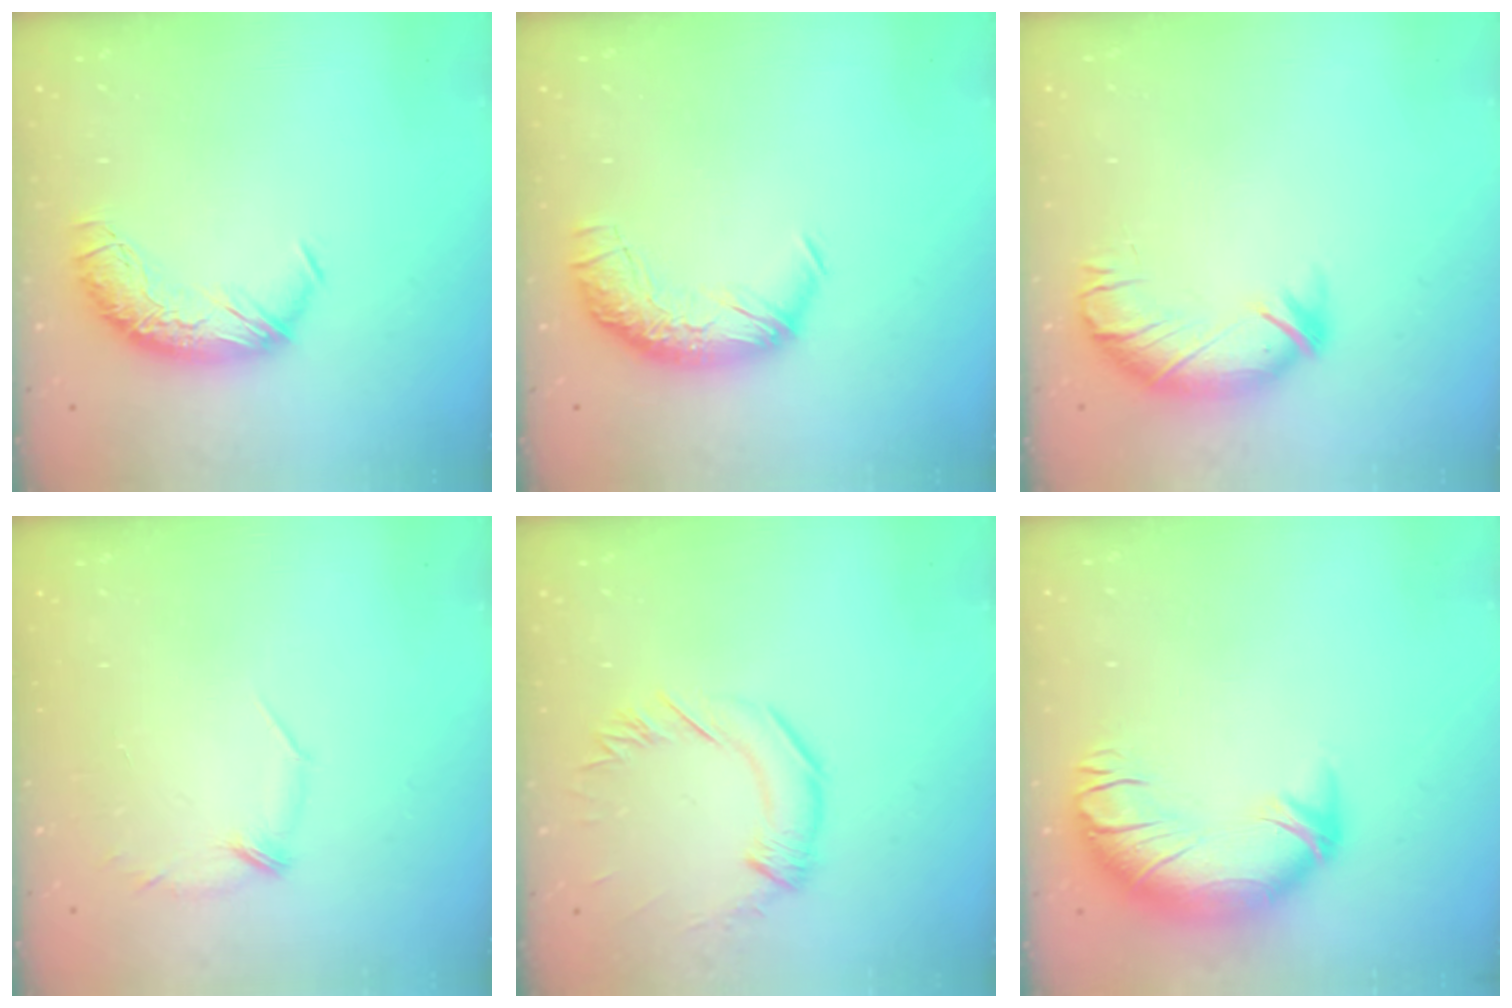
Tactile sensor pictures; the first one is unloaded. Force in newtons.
{"total": 2.3, "press": 0.9, "slide": 2.1}
{"total": 3.7, "press": 3.2, "slide": 1.8}
{"total": 6.1, "press": 6.0, "slide": 1.1}
{"total": 1.0, "press": 1.0, "slide": 0.4}
{"total": 3.5, "press": 0.9, "slide": 3.4}